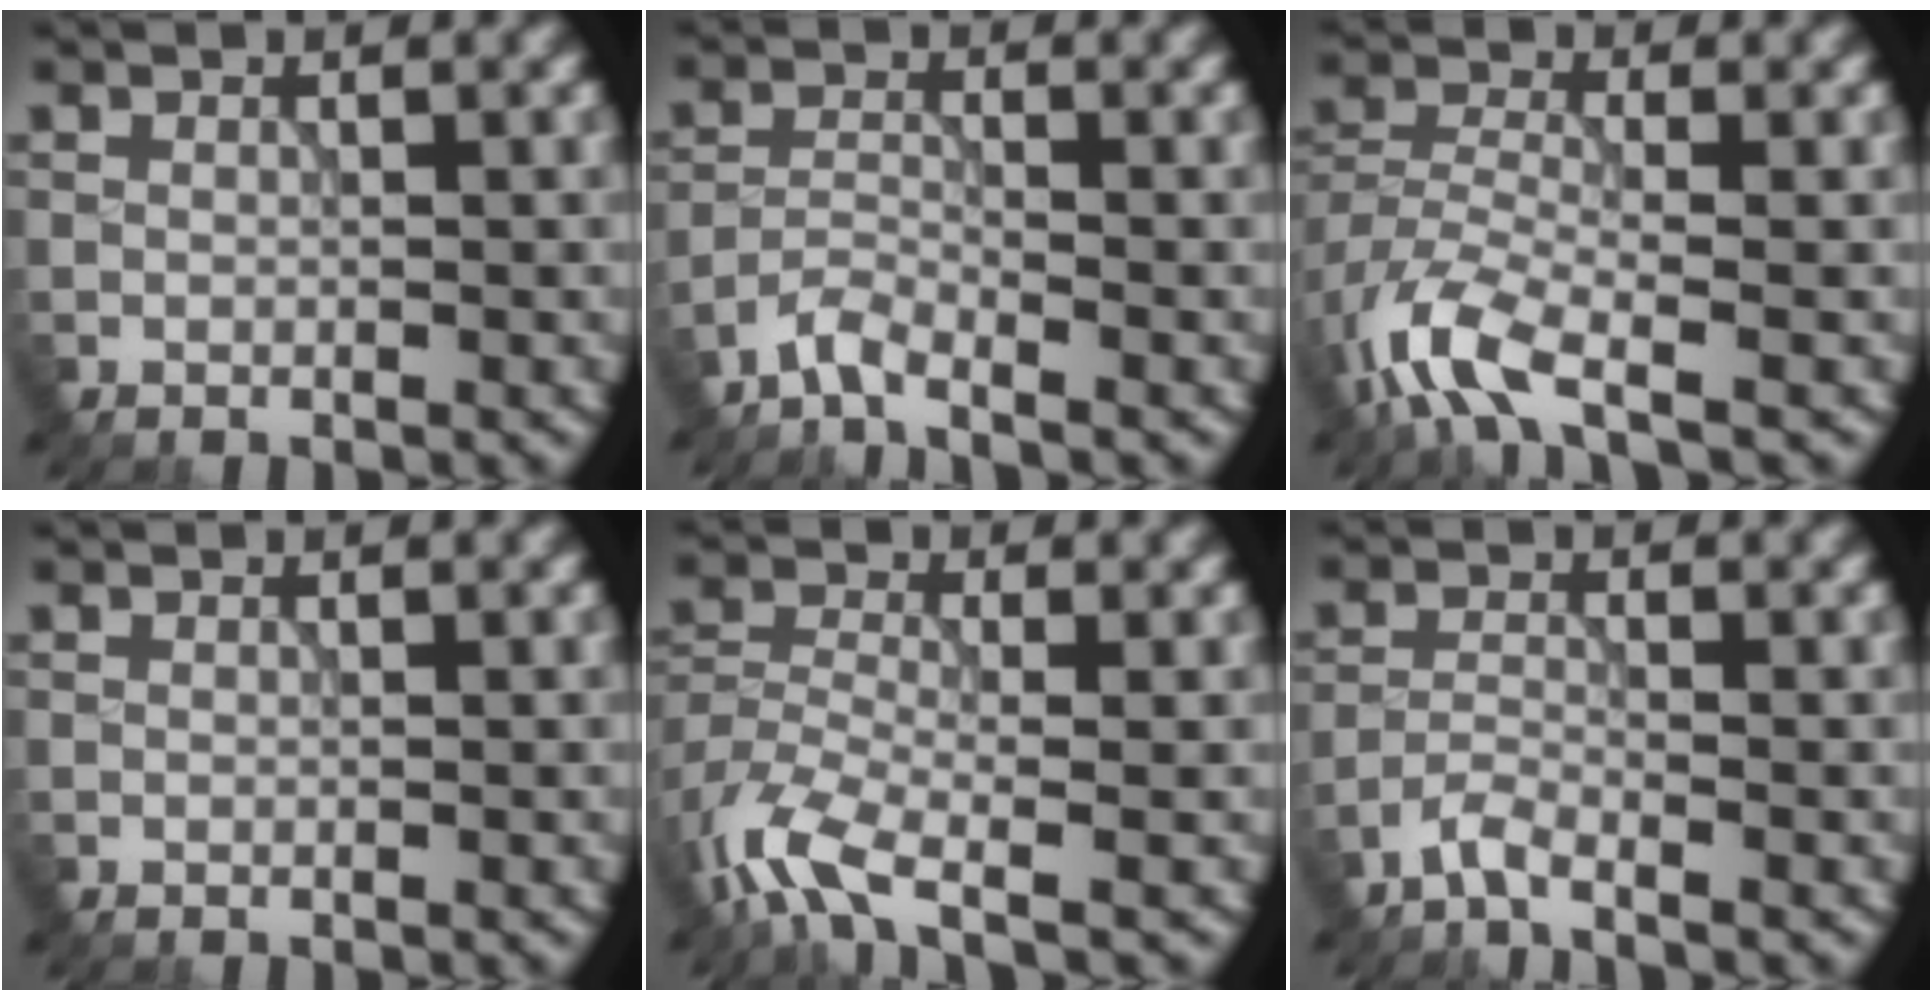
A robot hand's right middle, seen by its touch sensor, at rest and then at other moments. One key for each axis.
{"total": 2.4, "fx": -2.2, "fy": 0.2, "fz": 1.0, "tx": -0.020, "ty": 0.000, "tz": -0.052}
{"total": 6.4, "fx": -4.2, "fy": 2.3, "fz": 4.2, "tx": -0.092, "ty": -0.008, "tz": -0.097}
{"total": 0.0}
{"total": 6.2, "fx": -4.3, "fy": 2.2, "fz": 4.0, "tx": -0.087, "ty": -0.011, "tz": -0.098}
{"total": 2.1, "fx": -1.9, "fy": 0.1, "fz": 1.0, "tx": -0.022, "ty": -0.002, "tz": -0.046}